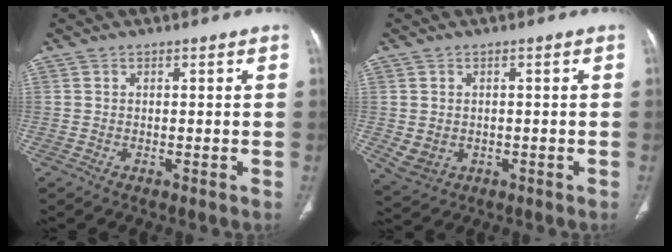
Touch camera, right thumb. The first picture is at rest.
{"total": 4.0, "force": [-0.5, 3.4, 2.0], "torque": [-0.038, 0.001, 0.008]}